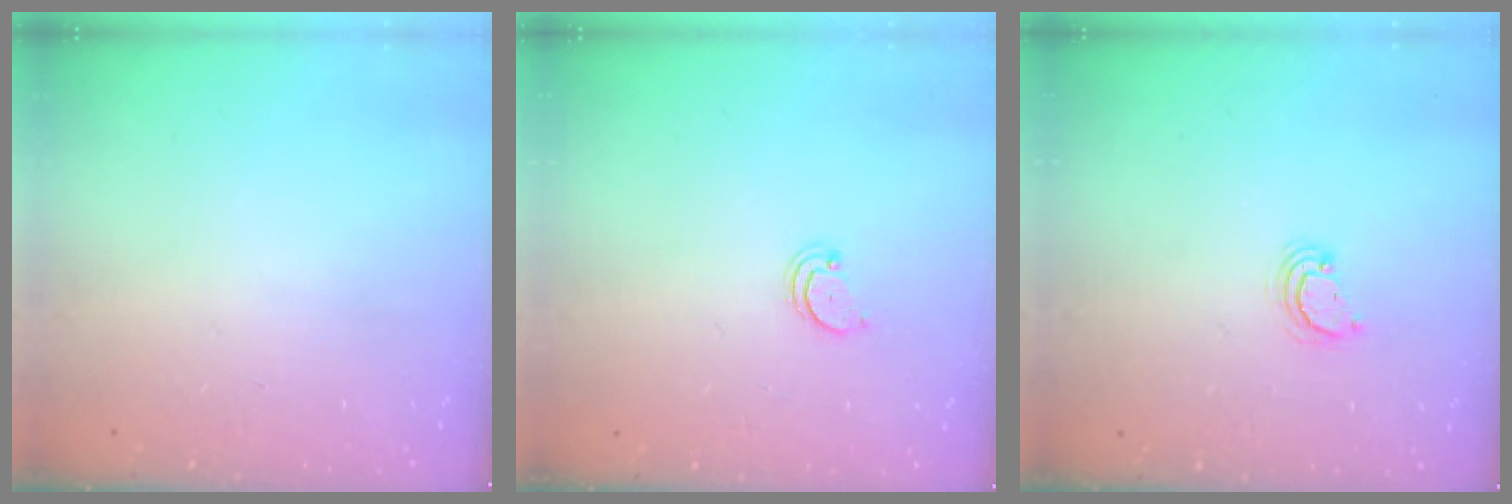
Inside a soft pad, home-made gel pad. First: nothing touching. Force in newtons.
{"total": 2.0, "press": 2.0, "slide": 0.2}
{"total": 3.0, "press": 3.0, "slide": 0.2}